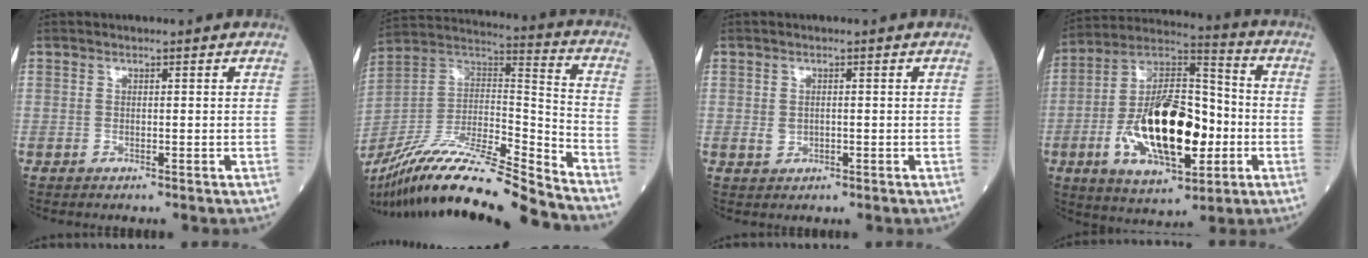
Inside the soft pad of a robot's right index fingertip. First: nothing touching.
{"total": 23.8, "force": [-20.7, 0.6, 11.7], "torque": [-0.243, -0.002, -0.369]}
{"total": 1.5, "force": [-0.1, 1.2, 1.0], "torque": [-0.017, -0.001, 0.004]}
{"total": 20.4, "force": [-4.4, 8.0, 18.3], "torque": [-0.343, 0.011, -0.070]}